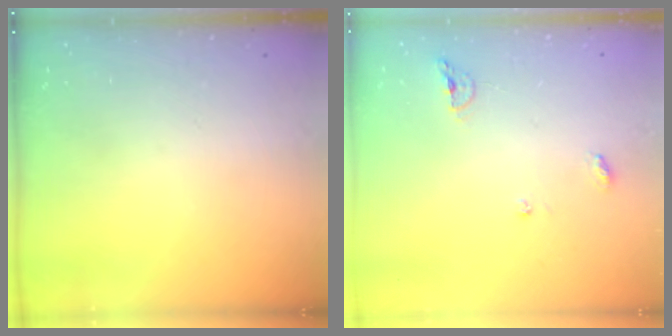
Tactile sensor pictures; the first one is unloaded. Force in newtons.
{"total": 6.8, "press": 6.7, "slide": 0.6}